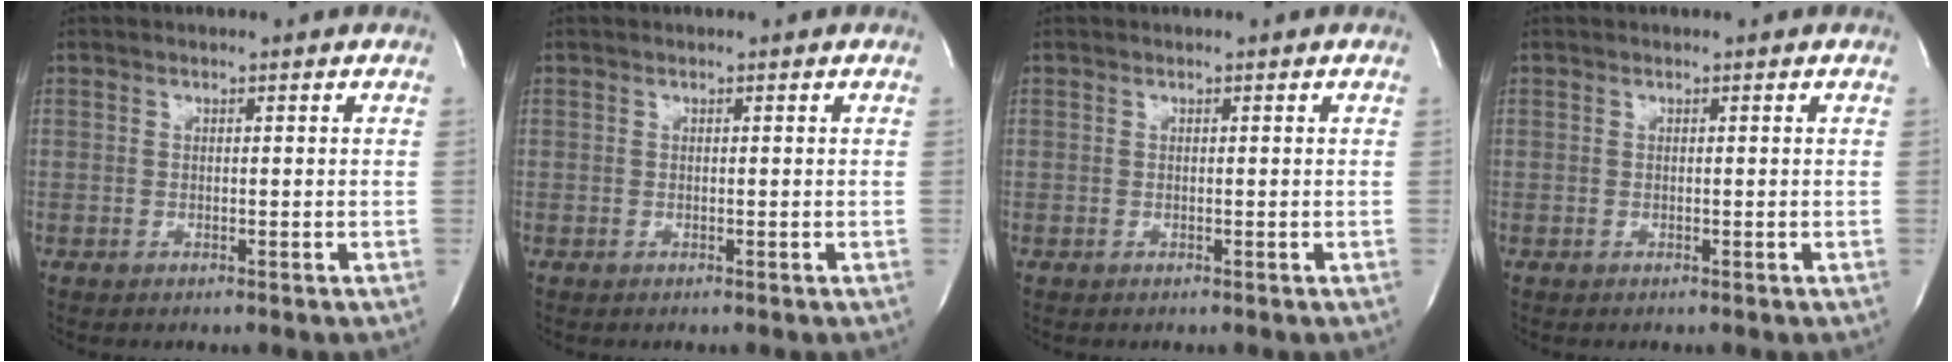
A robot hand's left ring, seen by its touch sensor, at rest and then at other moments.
{"total": 0.0}
{"total": 0.0}
{"total": 0.0}